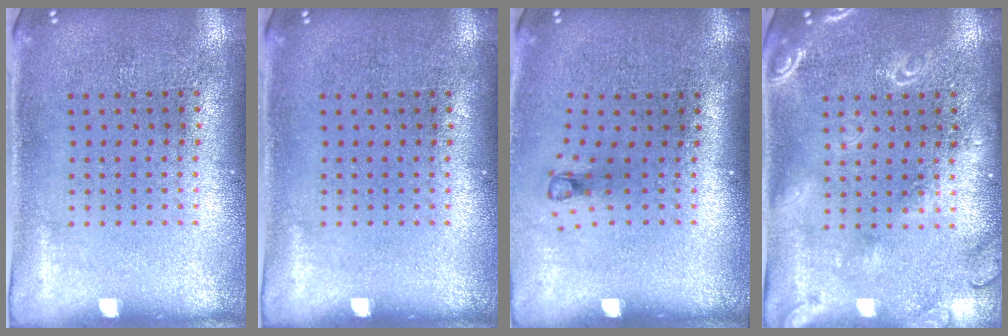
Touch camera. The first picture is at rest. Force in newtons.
{"total": 0.0}
{"total": 0.8, "press": 0.4, "slide": 0.7}
{"total": 1.8, "press": 1.7, "slide": 0.2}